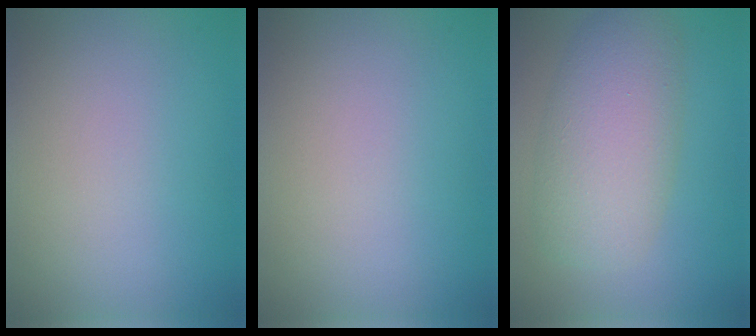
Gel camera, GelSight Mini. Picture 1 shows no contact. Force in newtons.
{"total": 0.0}
{"total": 6.4, "press": 6.4, "slide": 0.2}